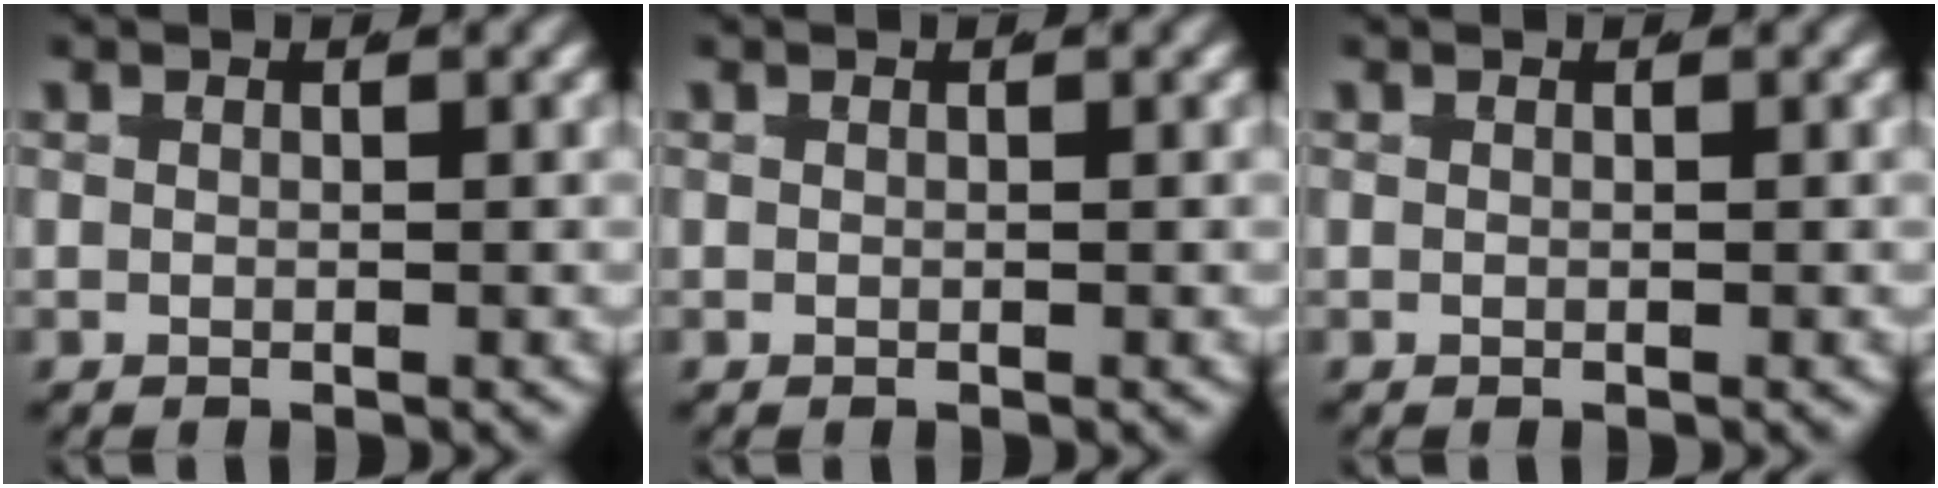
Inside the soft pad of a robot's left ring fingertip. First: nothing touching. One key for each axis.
{"total": 0.0}
{"total": 0.0}